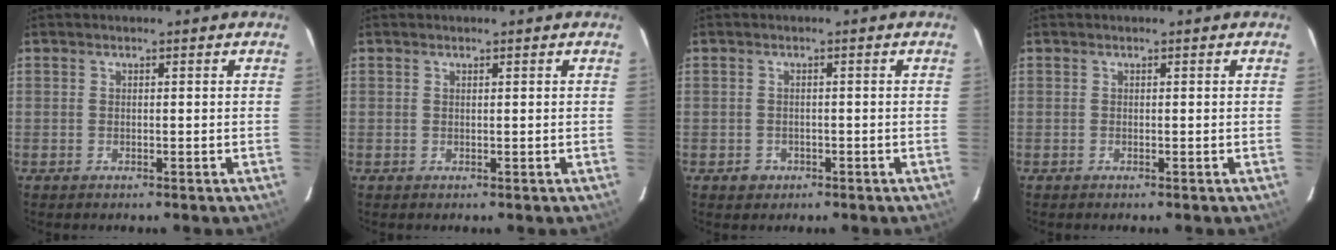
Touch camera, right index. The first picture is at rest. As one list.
[{"total": 0.0}, {"total": 2.2, "force": [-0.9, 2.0, 0.4], "torque": [-0.008, 0.003, -0.009]}, {"total": 0.0}]